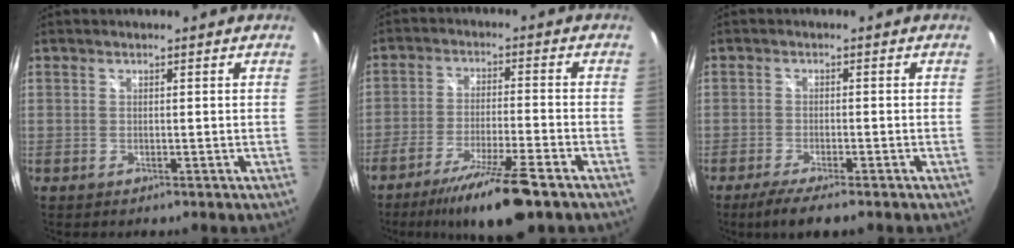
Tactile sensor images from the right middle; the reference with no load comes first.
{"total": 12.7, "force": [-9.3, 0.9, 8.6], "torque": [-0.170, -0.027, -0.155]}
{"total": 5.3, "force": [-4.1, 0.4, 3.3], "torque": [-0.077, -0.016, -0.073]}